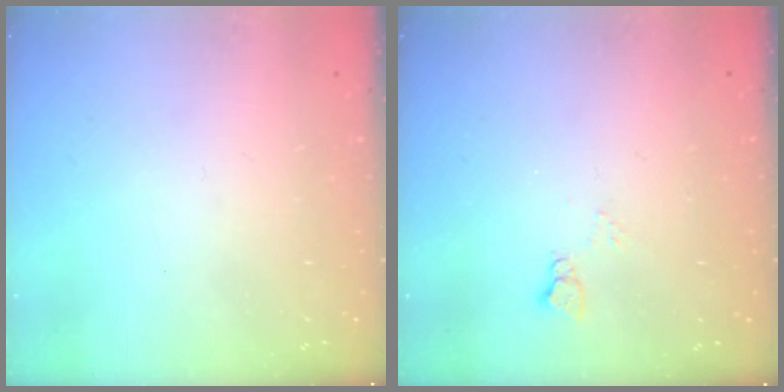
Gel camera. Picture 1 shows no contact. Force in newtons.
{"total": 4.4, "press": 4.3, "slide": 0.6}